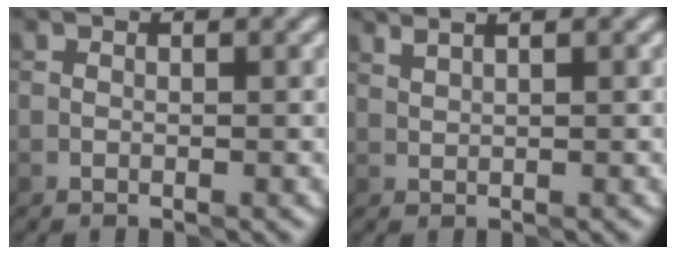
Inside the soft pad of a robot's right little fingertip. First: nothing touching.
{"total": 1.2, "force": [1.1, -0.1, 0.5], "torque": [-0.011, 0.005, 0.021]}